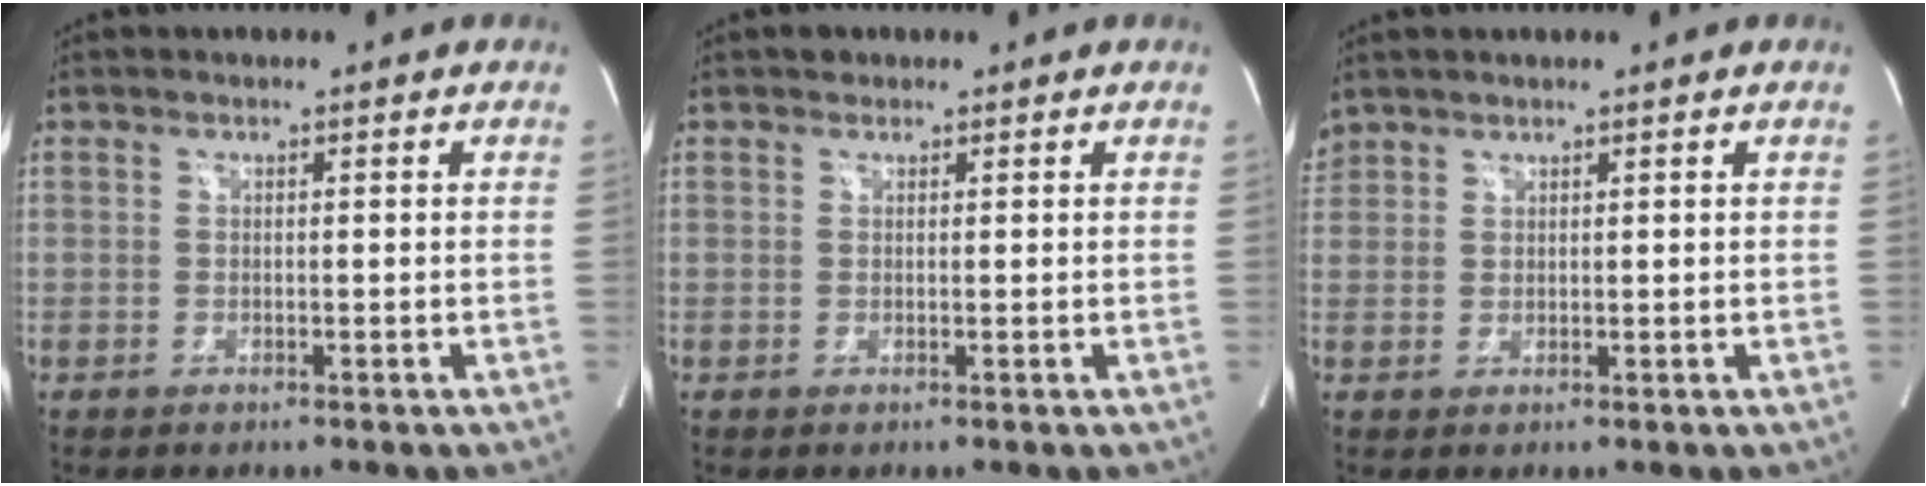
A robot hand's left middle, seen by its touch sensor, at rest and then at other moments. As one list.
[{"total": 0.8, "force": [0.6, 0.5, 0.1], "torque": [-0.003, 0.002, 0.008]}, {"total": 2.4, "force": [2.2, 1.1, 0.2], "torque": [-0.014, 0.018, 0.048]}]